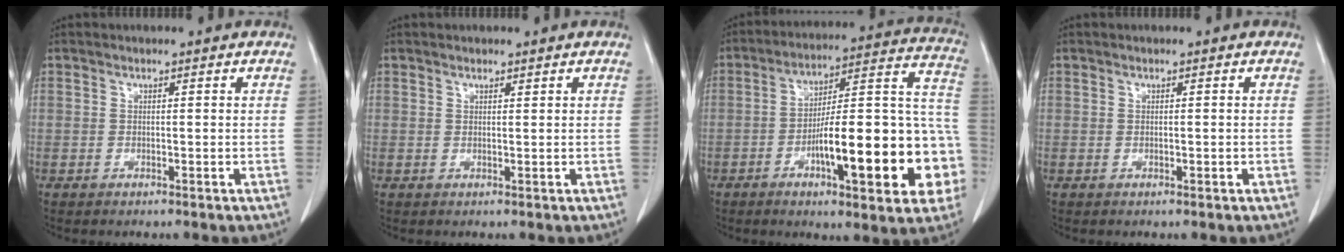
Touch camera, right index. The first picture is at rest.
{"total": 0.9, "force": [0.6, 0.4, 0.4], "torque": [-0.011, 0.001, 0.012]}
{"total": 24.2, "force": [-7.1, 4.9, 22.6], "torque": [-0.249, 0.026, -0.094]}
{"total": 1.0, "force": [-0.2, 0.4, 0.8], "torque": [-0.026, 0.003, 0.001]}